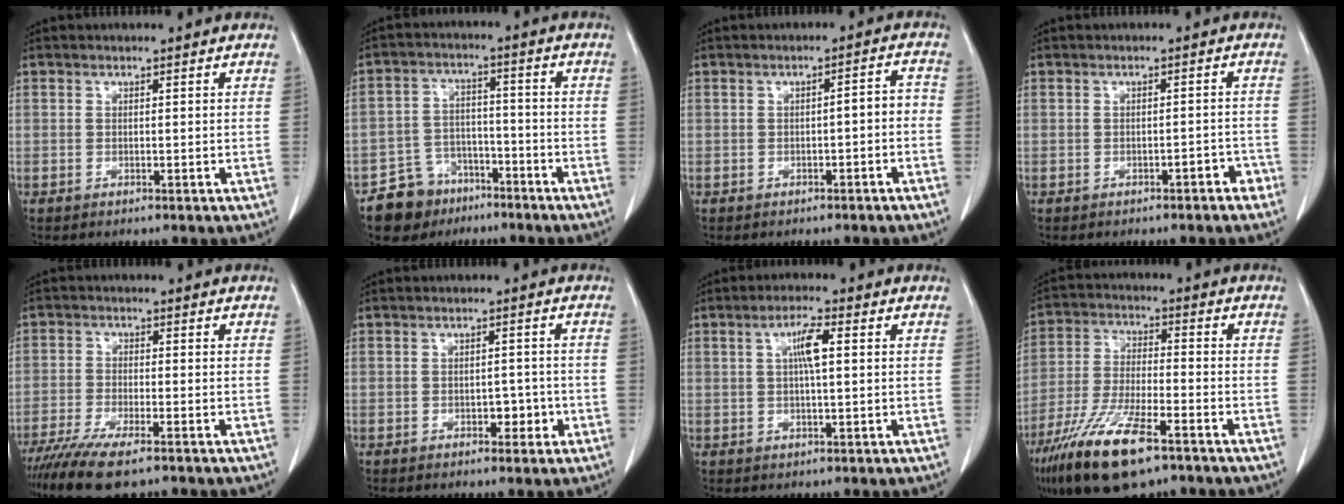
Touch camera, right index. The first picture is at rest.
{"total": 7.9, "force": [-5.4, 5.7, 0.8], "torque": [-0.015, 0.019, -0.088]}
{"total": 3.0, "force": [-1.1, 0.9, 2.7], "torque": [-0.035, 0.016, -0.014]}
{"total": 2.2, "force": [-1.6, 0.8, 1.4], "torque": [-0.018, 0.004, -0.019]}
{"total": 9.4, "force": [-7.0, 1.5, 6.2], "torque": [-0.107, -0.022, -0.116]}
{"total": 2.8, "force": [-1.0, 1.7, 2.0], "torque": [-0.021, 0.006, -0.009]}
{"total": 4.4, "force": [1.0, 0.6, 4.3], "torque": [-0.080, 0.006, 0.017]}
{"total": 14.3, "force": [-9.1, 3.2, 10.6], "torque": [-0.216, -0.027, -0.162]}